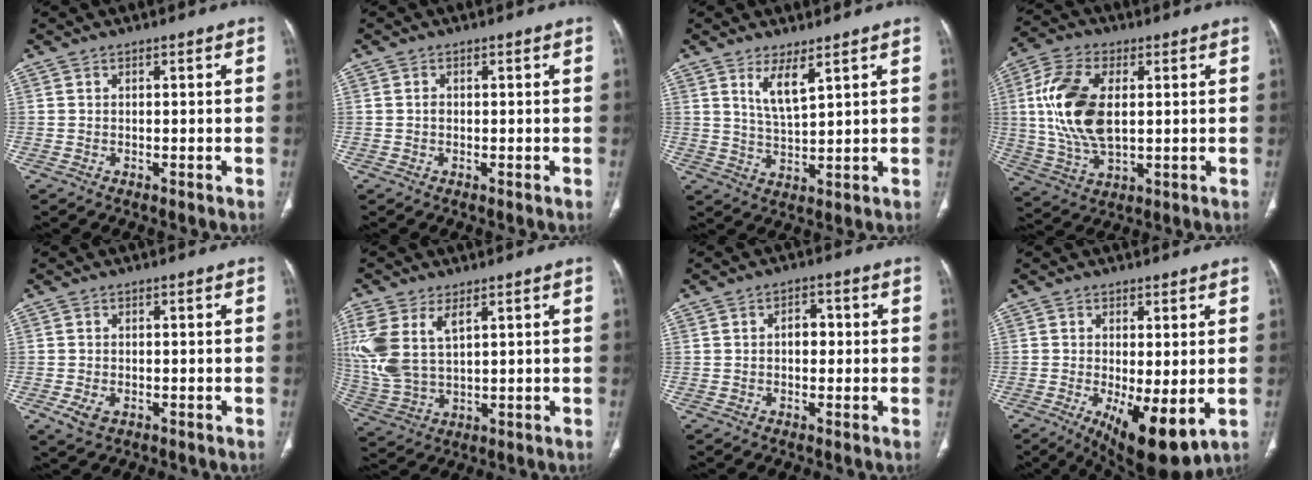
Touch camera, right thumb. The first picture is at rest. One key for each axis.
{"total": 0.7, "fx": -0.1, "fy": 0.6, "fz": 0.4, "tx": -0.006, "ty": 0.002, "tz": -0.002}
{"total": 5.4, "fx": 3.2, "fy": 1.4, "fz": 4.1, "tx": -0.079, "ty": -0.032, "tz": 0.070}
{"total": 15.5, "fx": 2.1, "fy": 8.4, "fz": 12.8, "tx": -0.268, "ty": 0.000, "tz": 0.043}
{"total": 3.1, "fx": -1.1, "fy": 2.0, "fz": 2.1, "tx": -0.045, "ty": -0.003, "tz": -0.014}
{"total": 13.0, "fx": 4.7, "fy": 7.1, "fz": 9.9, "tx": -0.240, "ty": -0.005, "tz": 0.109}
{"total": 2.9, "fx": -0.1, "fy": 2.1, "fz": 2.1, "tx": -0.018, "ty": 0.011, "tz": -0.005}
{"total": 11.3, "fx": -2.7, "fy": 4.1, "fz": 10.2, "tx": -0.158, "ty": -0.027, "tz": -0.028}